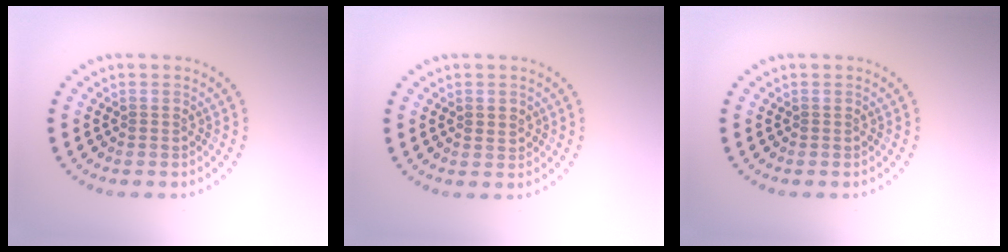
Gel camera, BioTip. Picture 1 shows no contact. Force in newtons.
{"total": 0.7, "press": 0.7, "slide": 0.0}
{"total": 0.0}